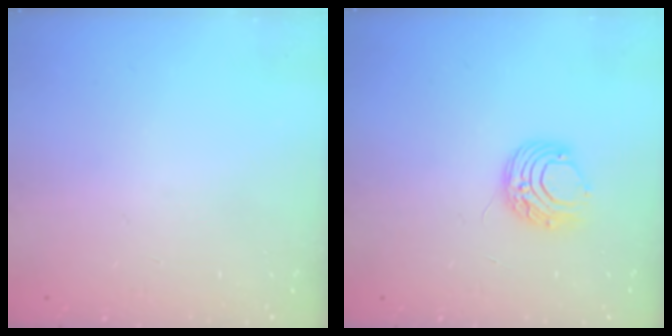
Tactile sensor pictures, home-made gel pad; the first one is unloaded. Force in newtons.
{"total": 7.5, "press": 7.4, "slide": 0.7}